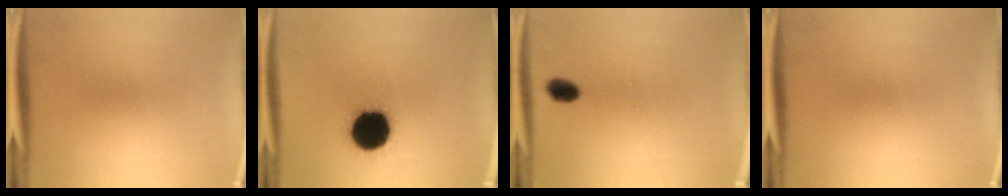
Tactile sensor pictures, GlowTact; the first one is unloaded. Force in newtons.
{"total": 19.9}
{"total": 3.5}
{"total": 0.0}